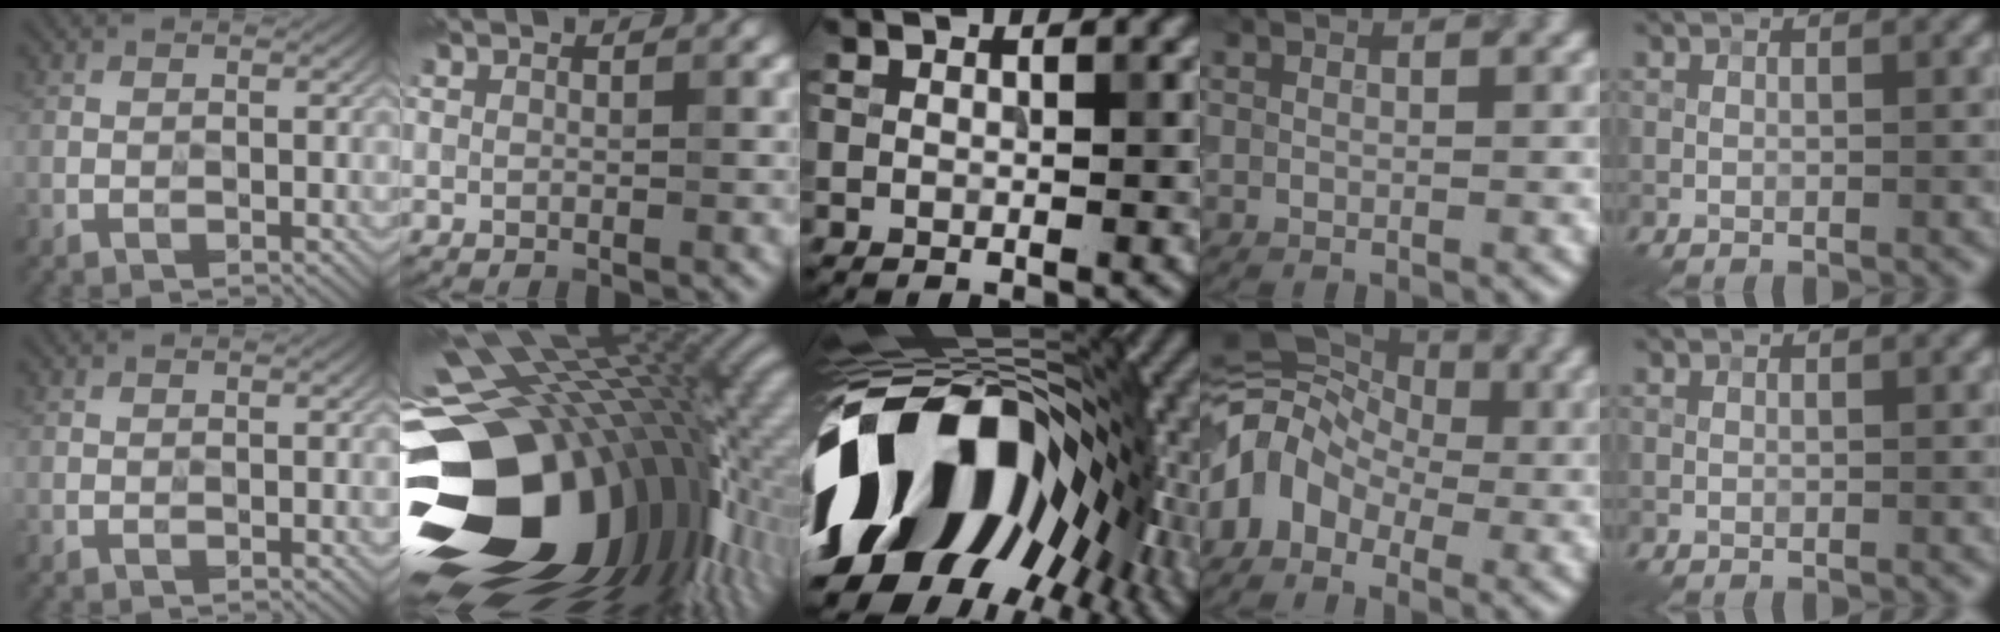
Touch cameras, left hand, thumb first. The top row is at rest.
{"index": {"total": 20.9, "force": [-4.9, 14.7, 14.0], "torque": [-0.268, -0.015, -0.062]}, "middle": {"total": 19.2, "force": [-3.3, 12.8, 13.9], "torque": [-0.259, 0.003, -0.072]}, "ring": {"total": 6.7, "force": [-1.5, 5.1, 4.1], "torque": [-0.067, 0.014, -0.054]}}